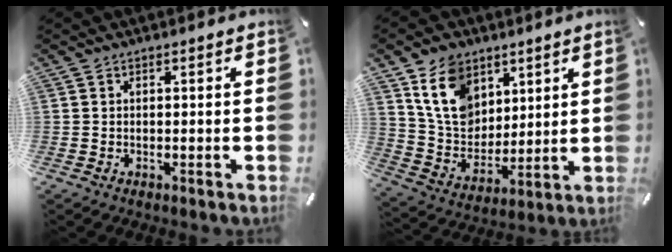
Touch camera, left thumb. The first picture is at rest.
{"total": 13.7, "force": [6.9, 10.4, 5.6], "torque": [-0.116, -0.027, 0.139]}